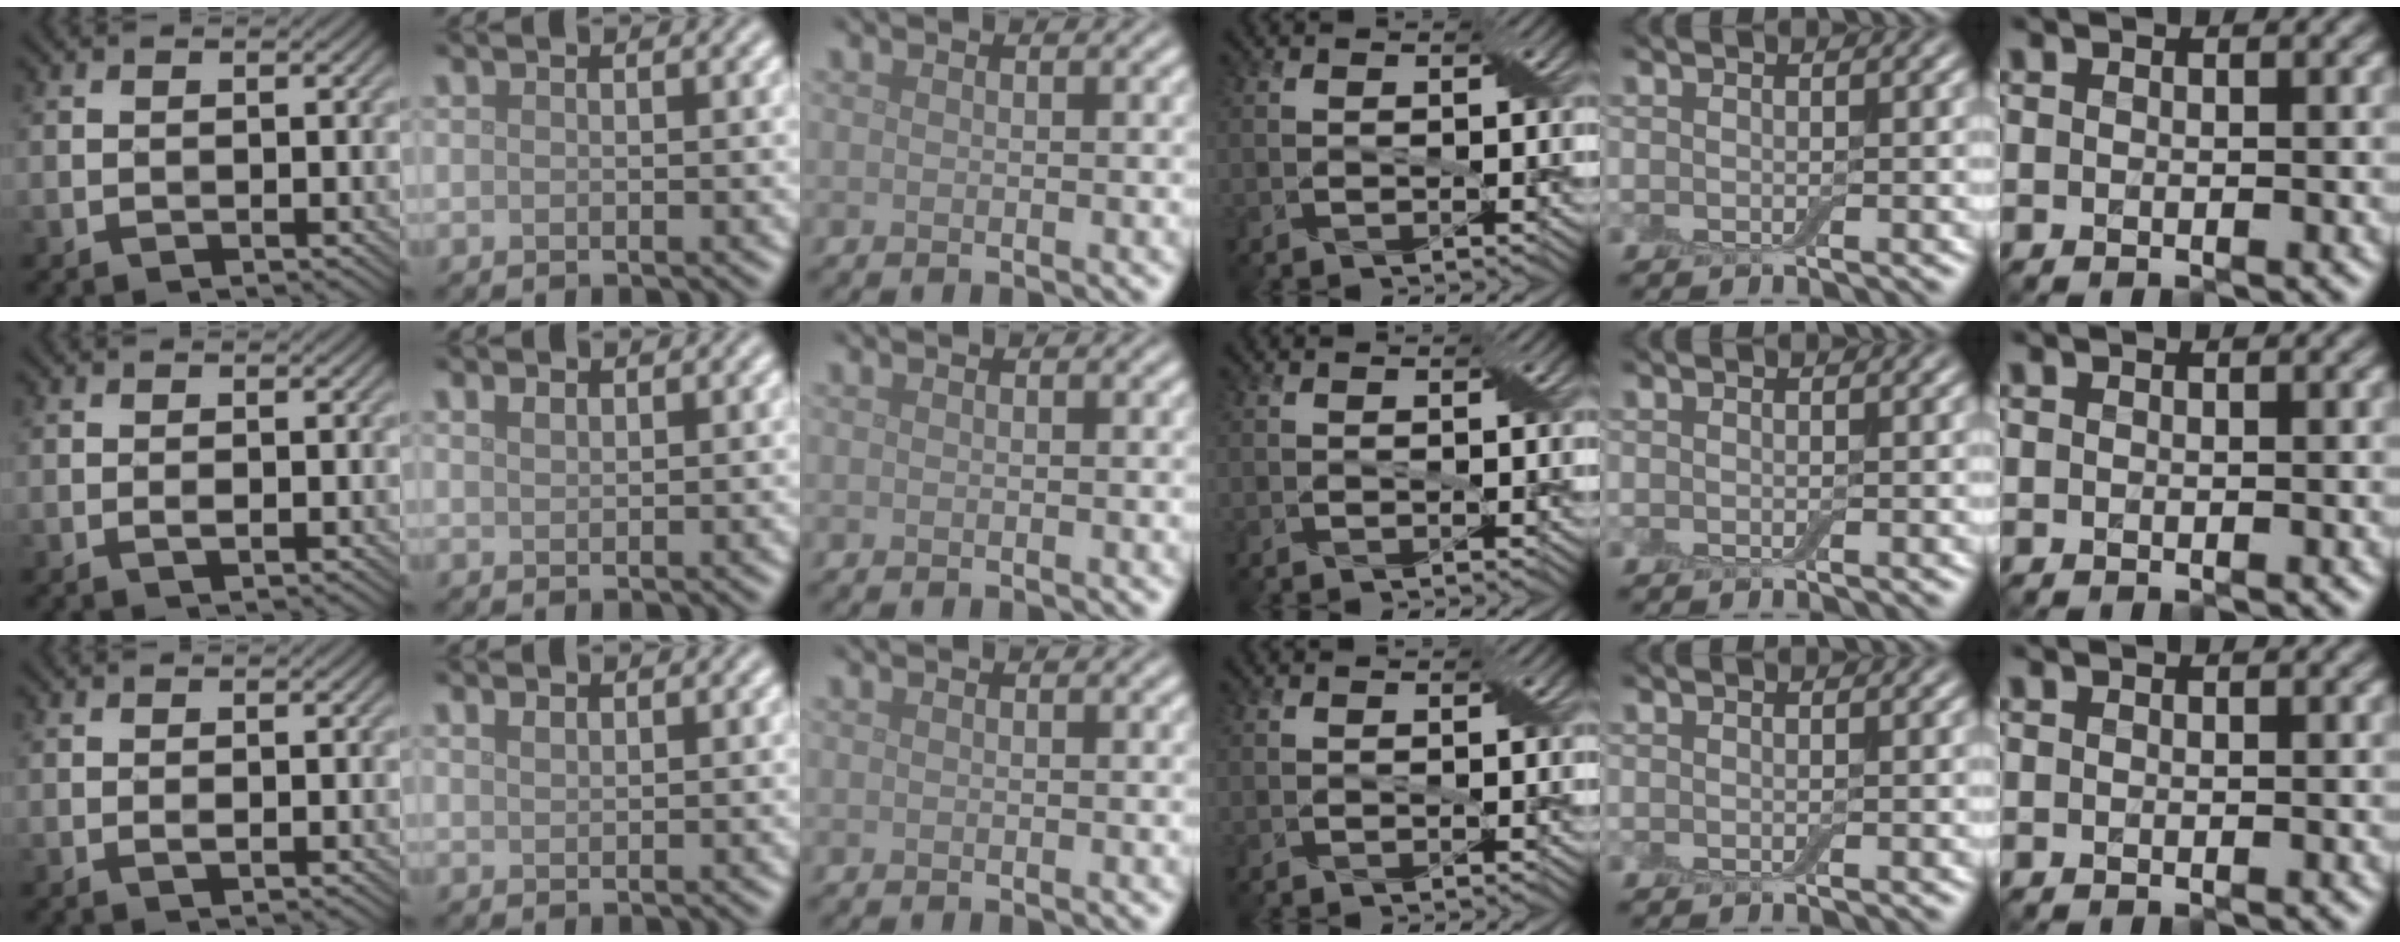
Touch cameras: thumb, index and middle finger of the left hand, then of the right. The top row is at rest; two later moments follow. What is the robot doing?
{"motion": "fold", "object": "bandage"}